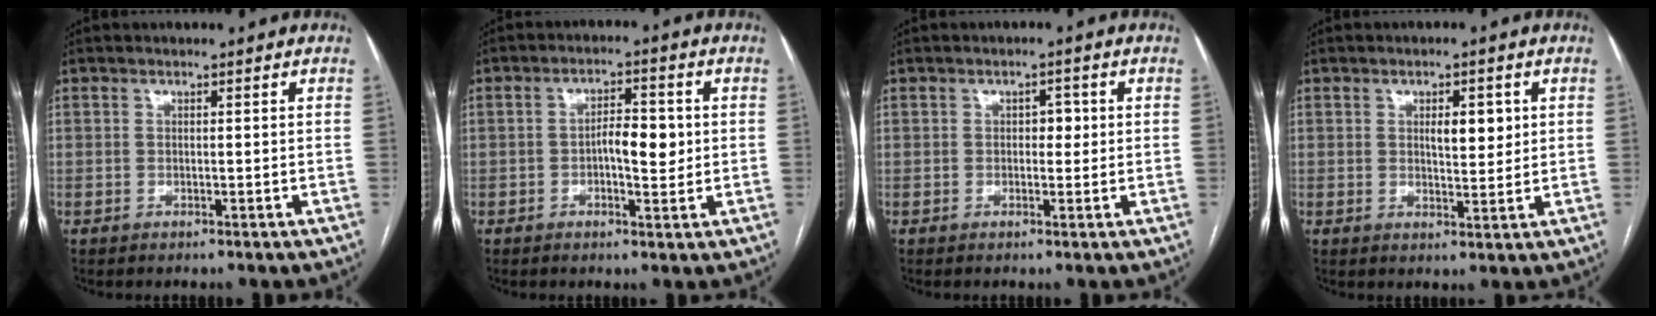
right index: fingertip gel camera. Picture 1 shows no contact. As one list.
[{"total": 5.2, "force": [-0.2, 1.9, 4.8], "torque": [-0.078, 0.008, -0.003]}, {"total": 2.4, "force": [0.2, 1.5, 1.8], "torque": [-0.019, 0.010, 0.002]}, {"total": 4.2, "force": [1.2, 1.6, 3.6], "torque": [-0.053, 0.000, 0.019]}]